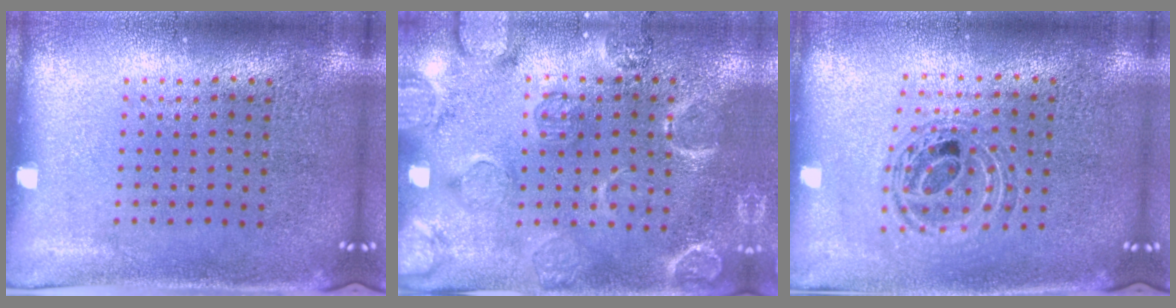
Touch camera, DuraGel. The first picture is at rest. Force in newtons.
{"total": 2.5, "press": 2.2, "slide": 1.2}
{"total": 0.9, "press": 0.9, "slide": 0.2}